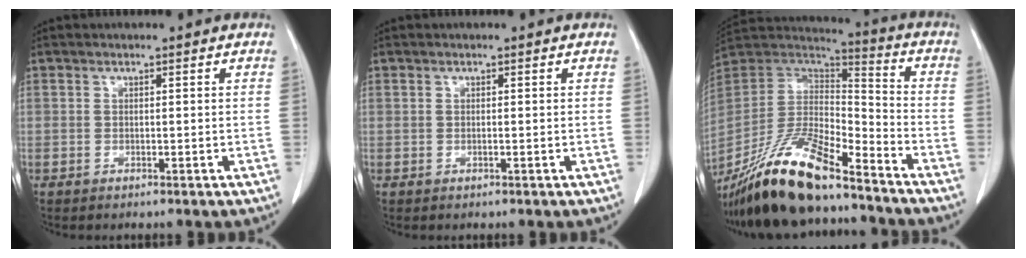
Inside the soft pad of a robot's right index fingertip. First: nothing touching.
{"total": 0.0}
{"total": 21.8, "force": [-16.8, 4.9, 13.0], "torque": [-0.272, -0.015, -0.314]}